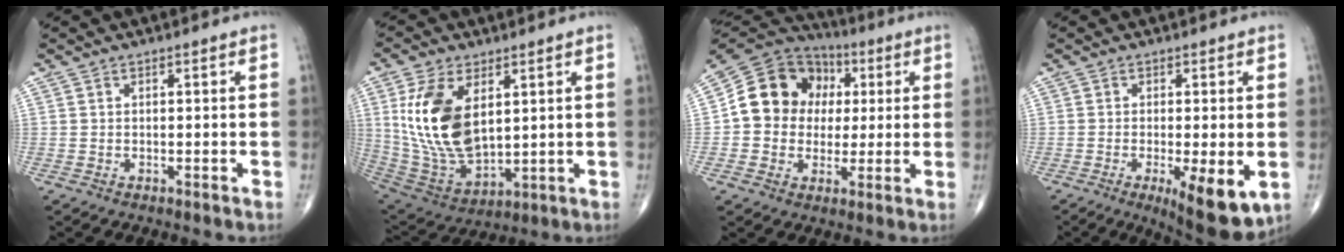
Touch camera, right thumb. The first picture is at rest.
{"total": 17.6, "force": [4.2, 9.6, 14.0], "torque": [-0.267, -0.025, 0.096]}
{"total": 15.0, "force": [1.6, 13.1, 7.1], "torque": [-0.089, 0.024, 0.022]}
{"total": 10.4, "force": [-3.1, 3.1, 9.4], "torque": [-0.136, -0.022, -0.042]}